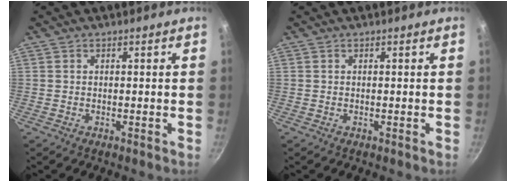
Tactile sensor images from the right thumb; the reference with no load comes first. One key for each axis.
{"total": 0.0}